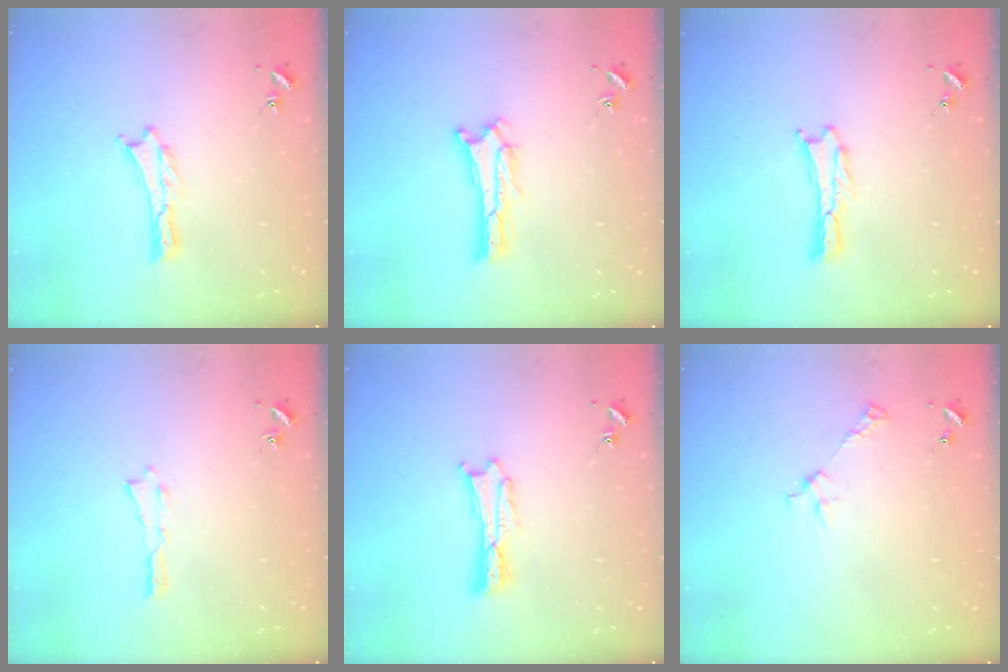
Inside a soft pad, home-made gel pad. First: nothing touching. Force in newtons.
{"total": 0.7, "press": 0.6, "slide": 0.2}
{"total": 0.0}
{"total": 0.0}
{"total": 0.9, "press": 0.9, "slide": 0.2}
{"total": 2.9, "press": 2.9, "slide": 0.2}